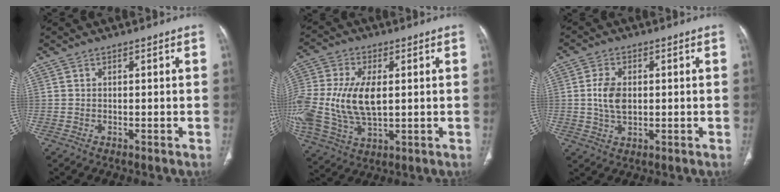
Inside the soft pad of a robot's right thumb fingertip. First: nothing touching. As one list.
[{"total": 19.7, "force": [0.6, 11.4, 16.1], "torque": [-0.388, -0.007, 0.022]}, {"total": 5.9, "force": [0.3, 3.7, 4.6], "torque": [-0.086, 0.000, 0.008]}]